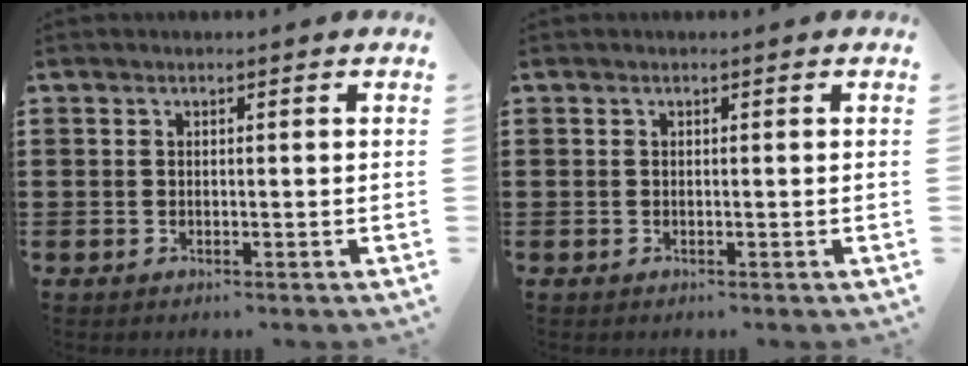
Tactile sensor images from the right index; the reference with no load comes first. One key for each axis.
{"total": 0.0}